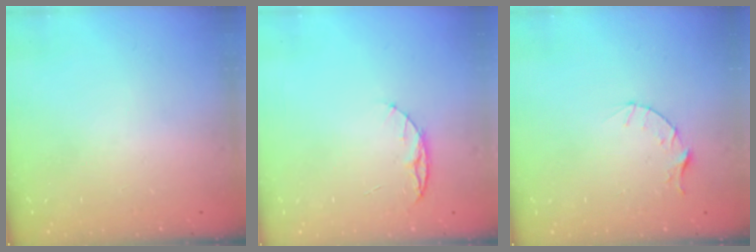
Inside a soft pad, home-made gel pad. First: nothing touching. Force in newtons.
{"total": 5.2, "press": 5.1, "slide": 0.6}
{"total": 3.5, "press": 3.5, "slide": 0.4}